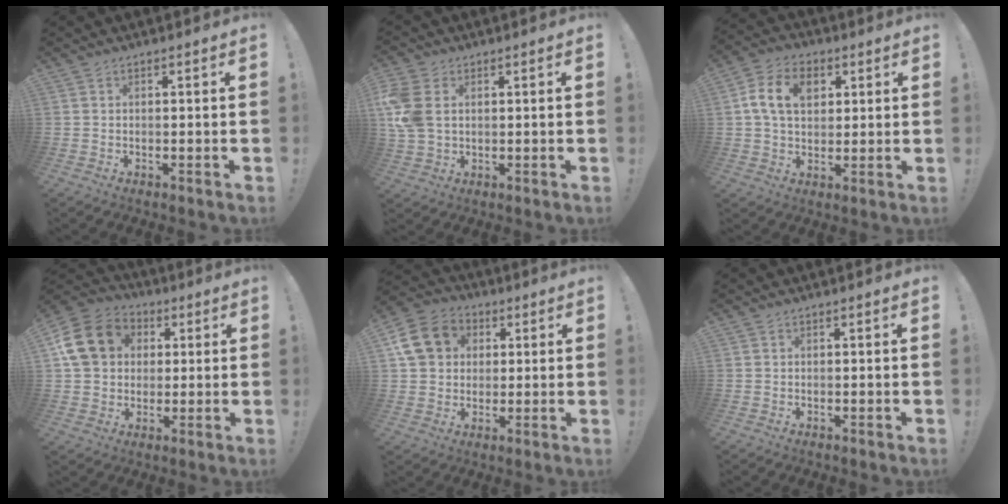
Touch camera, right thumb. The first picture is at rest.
{"total": 9.6, "force": [2.2, 6.9, 6.3], "torque": [-0.136, -0.005, 0.045]}
{"total": 11.9, "force": [3.4, 8.4, 7.7], "torque": [-0.135, 0.011, 0.064]}
{"total": 15.5, "force": [4.4, 12.9, 7.5], "torque": [-0.113, 0.004, 0.094]}
{"total": 13.3, "force": [3.9, 11.4, 5.6], "torque": [-0.082, 0.006, 0.086]}
{"total": 0.0}